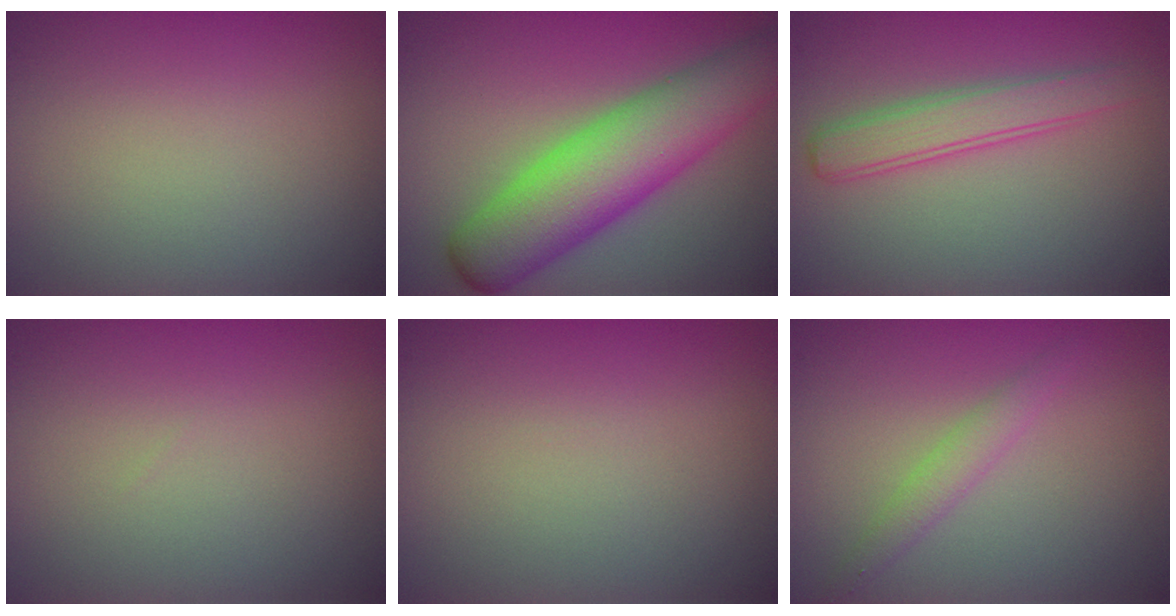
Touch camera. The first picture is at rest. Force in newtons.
{"total": 8.2, "press": 8.2, "slide": 0.2}
{"total": 2.9, "press": 2.9, "slide": 0.1}
{"total": 0.0}
{"total": 0.0}
{"total": 1.6, "press": 1.6, "slide": 0.1}